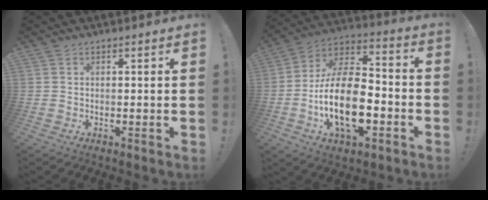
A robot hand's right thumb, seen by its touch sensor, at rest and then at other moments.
{"total": 21.9, "force": [-6.0, 11.9, 17.4], "torque": [-0.330, 0.030, -0.096]}